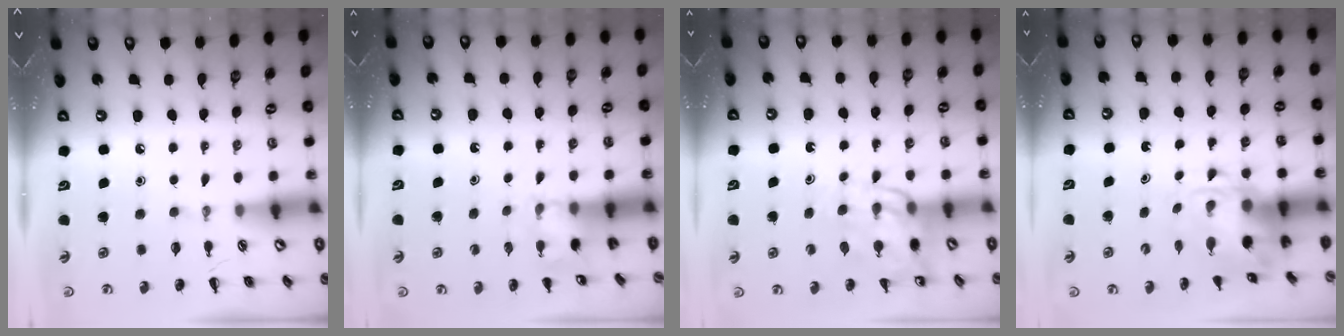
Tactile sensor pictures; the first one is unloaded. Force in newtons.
{"total": 4.4, "press": 4.2, "slide": 1.3}
{"total": 11.4, "press": 10.9, "slide": 3.2}
{"total": 4.9, "press": 4.8, "slide": 0.8}